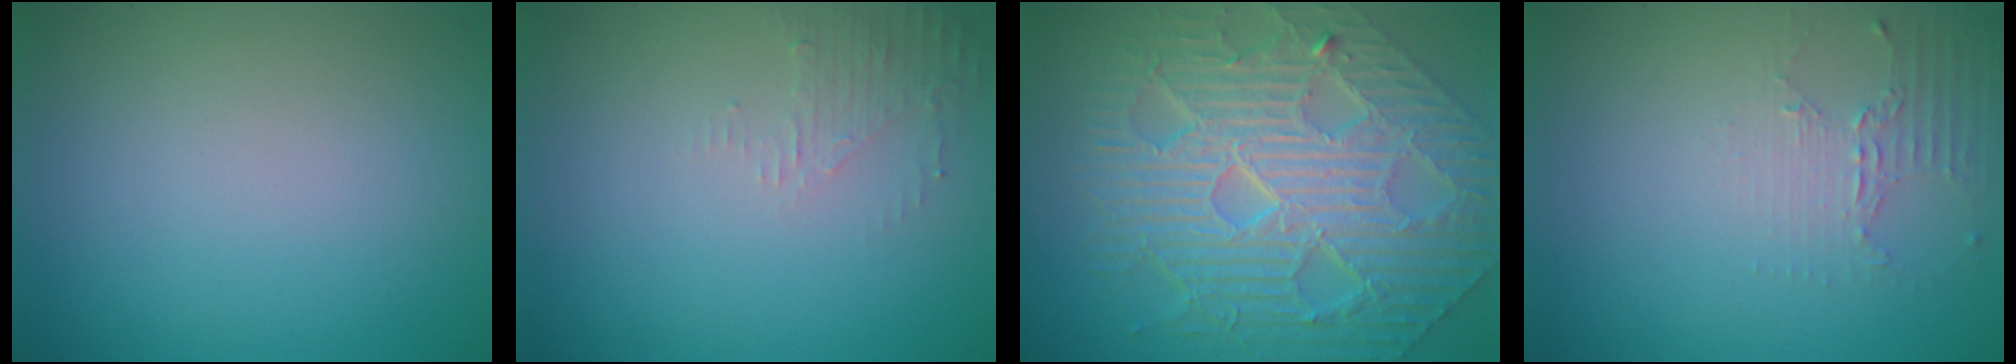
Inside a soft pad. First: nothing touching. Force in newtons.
{"total": 1.6, "press": 1.5, "slide": 0.4}
{"total": 10.9, "press": 7.4, "slide": 7.9}
{"total": 2.1, "press": 1.5, "slide": 1.5}